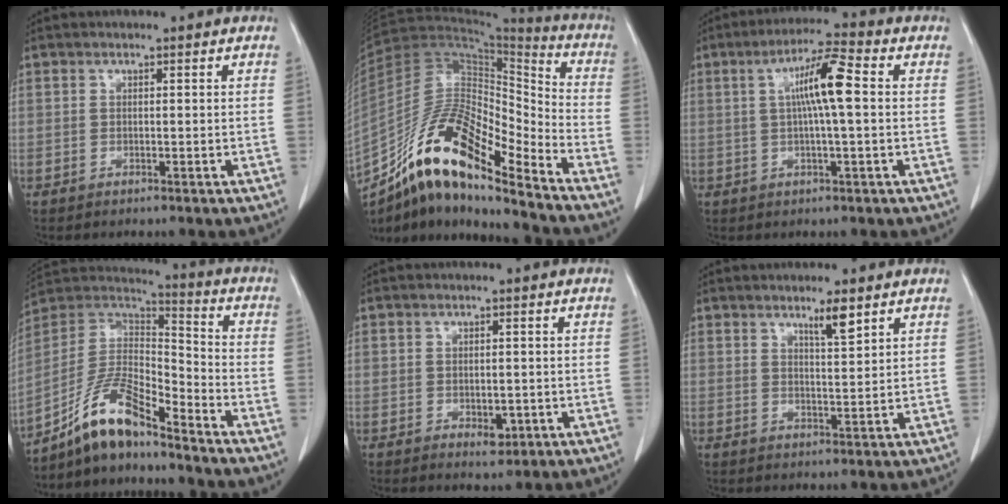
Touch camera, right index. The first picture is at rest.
{"total": 18.5, "force": [-12.9, 3.8, 12.7], "torque": [-0.240, 0.016, -0.230]}
{"total": 7.9, "force": [1.1, 0.5, 7.8], "torque": [-0.143, 0.014, 0.014]}
{"total": 11.7, "force": [-9.1, 2.2, 7.0], "torque": [-0.147, 0.023, -0.170]}
{"total": 2.7, "force": [-0.7, 1.7, 1.9], "torque": [-0.024, -0.001, -0.002]}
{"total": 3.6, "force": [2.6, 0.2, 2.5], "torque": [-0.047, -0.004, 0.047]}